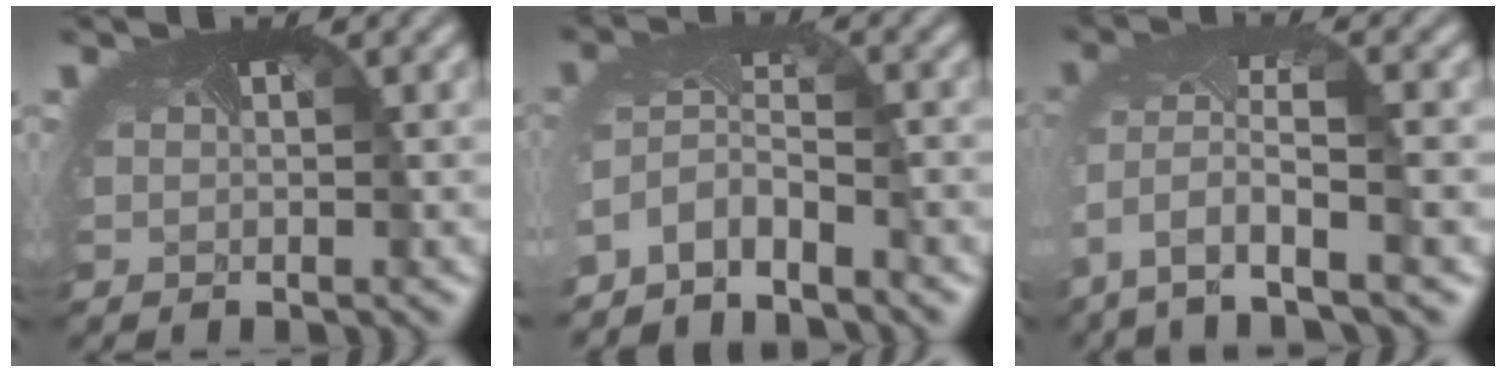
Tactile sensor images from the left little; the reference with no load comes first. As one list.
[{"total": 4.0, "force": [-3.3, 1.2, 1.8], "torque": [-0.047, -0.011, -0.070]}, {"total": 7.7, "force": [-3.5, 2.8, 6.3], "torque": [-0.153, -0.023, -0.058]}]